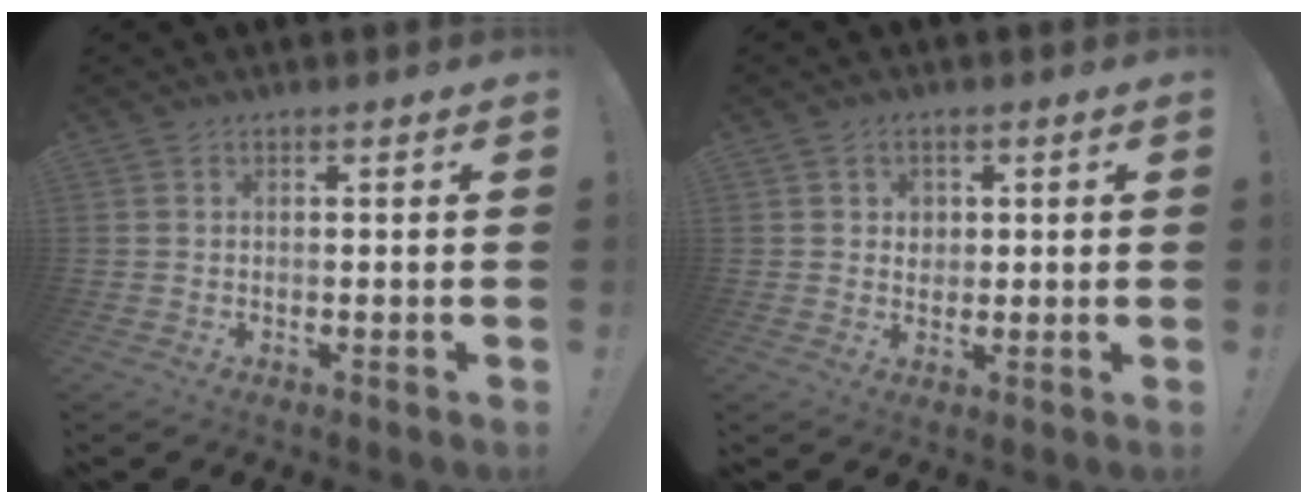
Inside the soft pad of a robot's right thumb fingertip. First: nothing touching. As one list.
[{"total": 3.0, "force": [0.8, 2.8, 0.7], "torque": [-0.011, -0.002, 0.015]}]